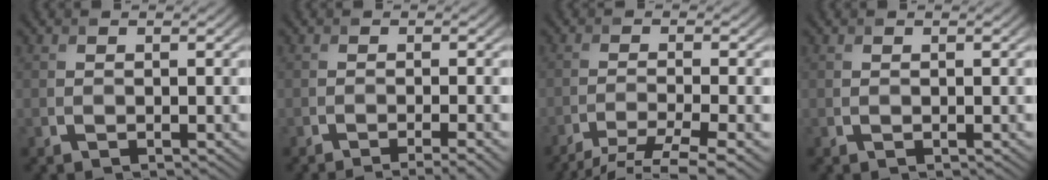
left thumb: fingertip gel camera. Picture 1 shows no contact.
{"total": 2.9, "force": [-1.8, 0.5, 2.3], "torque": [-0.027, 0.000, -0.037]}
{"total": 6.5, "force": [-4.6, 0.9, 4.4], "torque": [-0.074, -0.003, -0.081]}
{"total": 0.0}